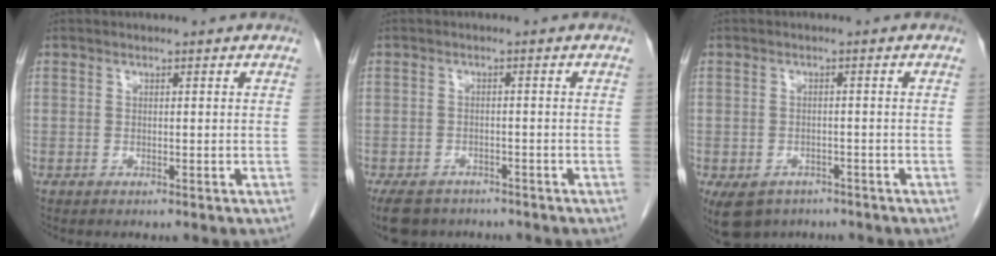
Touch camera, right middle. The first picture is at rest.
{"total": 7.1, "force": [-5.6, 3.7, 2.2], "torque": [-0.037, -0.006, -0.086]}
{"total": 7.0, "force": [-4.8, 4.7, 2.1], "torque": [-0.042, 0.000, -0.068]}